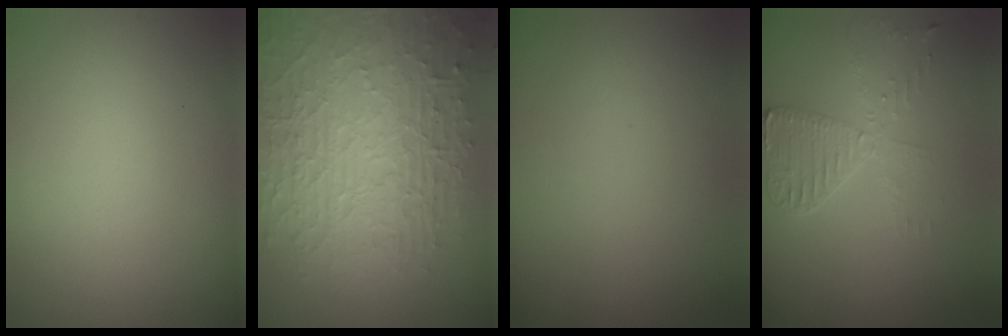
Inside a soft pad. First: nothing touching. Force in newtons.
{"total": 10.5, "press": 6.7, "slide": 8.1}
{"total": 0.0}
{"total": 3.5, "press": 3.0, "slide": 1.8}